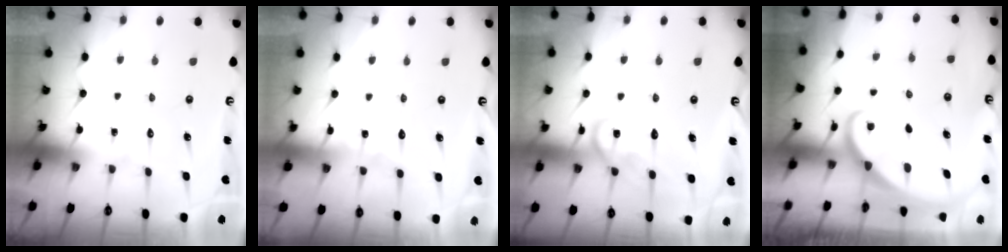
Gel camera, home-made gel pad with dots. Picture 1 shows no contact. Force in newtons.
{"total": 3.5, "press": 3.5, "slide": 0.3}
{"total": 12.8, "press": 12.8, "slide": 1.1}
{"total": 1.4, "press": 1.4, "slide": 0.1}